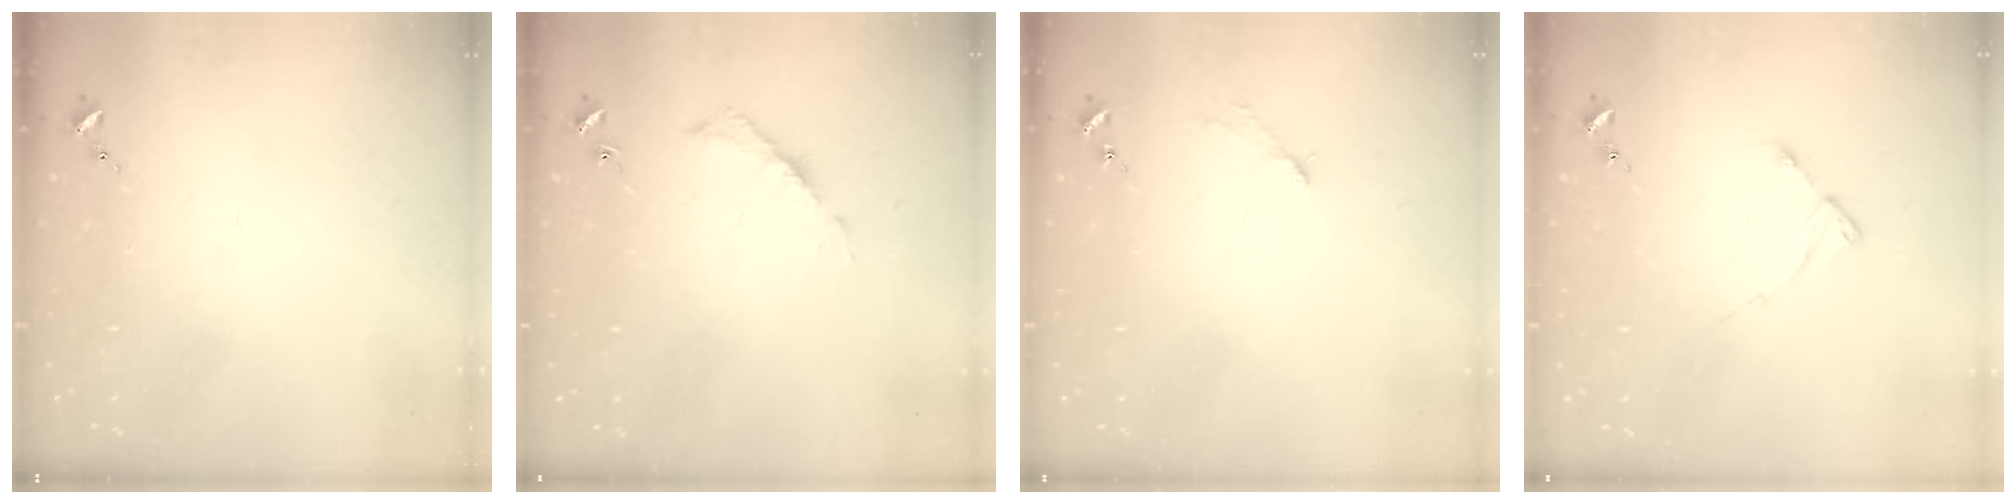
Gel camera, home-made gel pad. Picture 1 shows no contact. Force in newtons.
{"total": 4.2, "press": 4.1, "slide": 0.6}
{"total": 2.9, "press": 2.9, "slide": 0.4}
{"total": 2.7, "press": 2.7, "slide": 0.4}